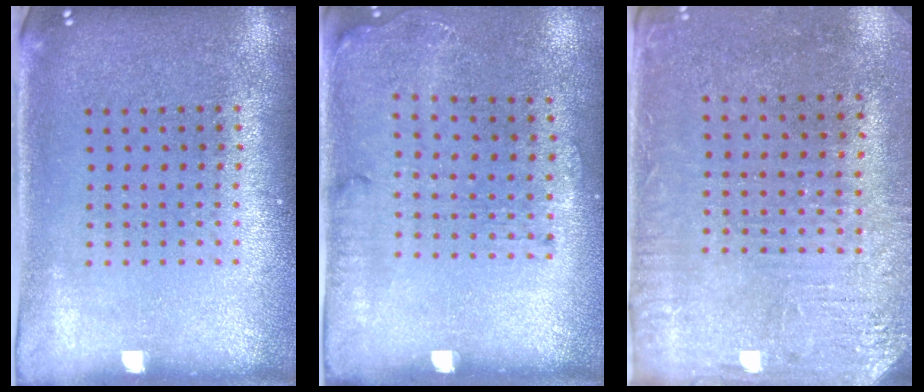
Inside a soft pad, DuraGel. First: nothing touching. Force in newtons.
{"total": 1.7, "press": 1.2, "slide": 1.2}
{"total": 3.2, "press": 2.9, "slide": 1.5}